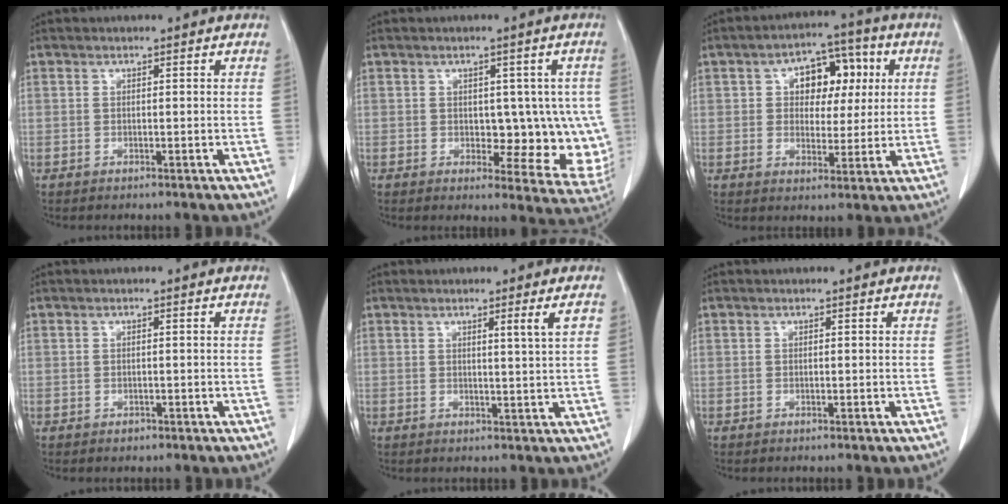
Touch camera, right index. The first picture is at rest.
{"total": 10.0, "force": [0.1, 5.5, 8.3], "torque": [-0.076, 0.001, 0.013]}
{"total": 8.9, "force": [2.1, 5.7, 6.5], "torque": [-0.086, 0.032, 0.034]}
{"total": 0.7, "force": [-0.5, 0.5, 0.2], "torque": [-0.004, 0.001, -0.006]}
{"total": 3.1, "force": [1.3, -0.6, 2.8], "torque": [-0.041, -0.007, 0.018]}
{"total": 0.0}